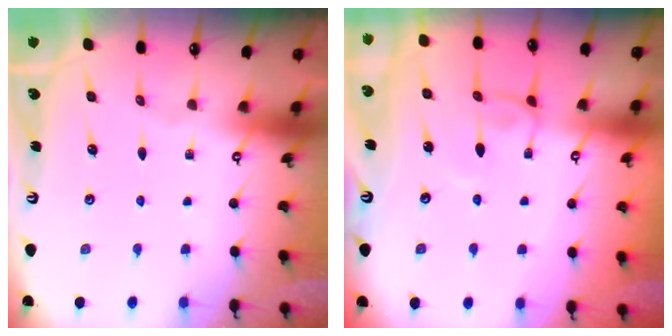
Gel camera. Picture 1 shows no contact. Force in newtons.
{"total": 3.4, "press": 3.4, "slide": 0.1}